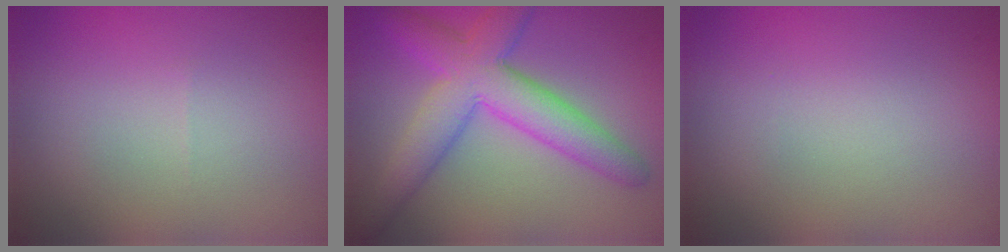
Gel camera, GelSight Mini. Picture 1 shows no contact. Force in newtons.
{"total": 7.0, "press": 7.0, "slide": 0.1}
{"total": 0.0}